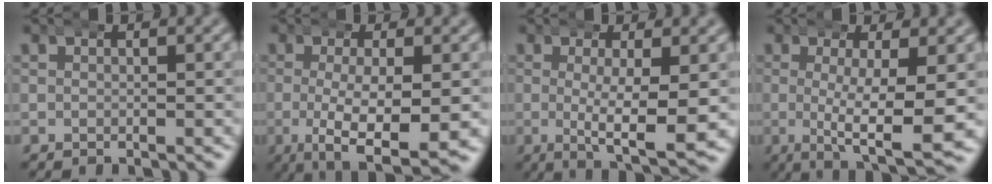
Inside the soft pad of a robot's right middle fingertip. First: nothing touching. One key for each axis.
{"total": 9.3, "fx": -3.7, "fy": 4.0, "fz": 7.6, "tx": -0.140, "ty": -0.038, "tz": -0.038}
{"total": 7.7, "fx": -1.7, "fy": 2.3, "fz": 7.2, "tx": -0.113, "ty": -0.026, "tz": -0.012}
{"total": 8.4, "fx": -2.3, "fy": 2.3, "fz": 7.7, "tx": -0.128, "ty": -0.025, "tz": -0.018}